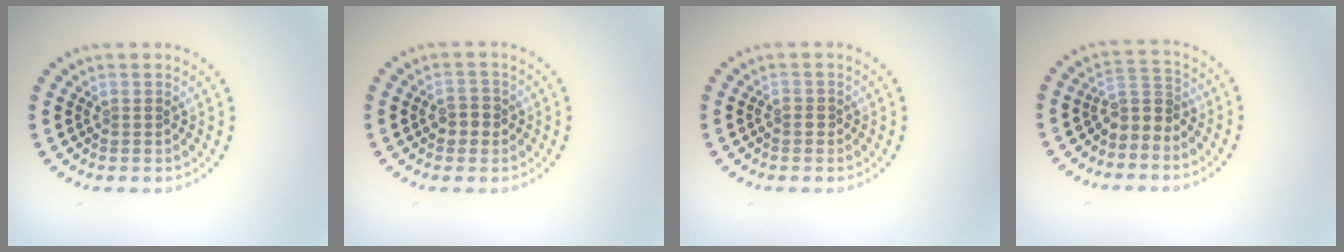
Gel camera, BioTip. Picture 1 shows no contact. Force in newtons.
{"total": 1.9, "press": 1.8, "slide": 0.3}
{"total": 0.5, "press": 0.4, "slide": 0.3}
{"total": 2.6, "press": 2.0, "slide": 1.6}